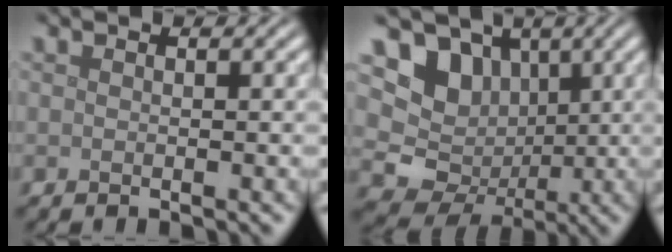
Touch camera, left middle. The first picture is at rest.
{"total": 9.5, "force": [2.1, 8.4, 3.8], "torque": [-0.069, 0.013, 0.016]}